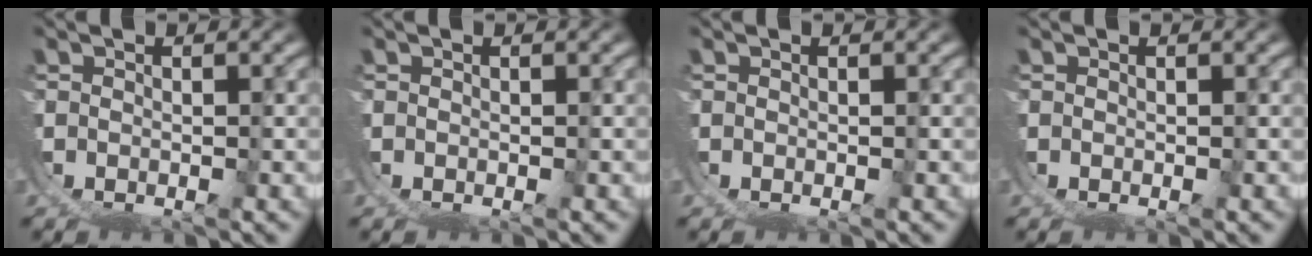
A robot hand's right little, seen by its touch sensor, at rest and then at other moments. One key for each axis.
{"total": 0.0}
{"total": 0.0}
{"total": 0.0}